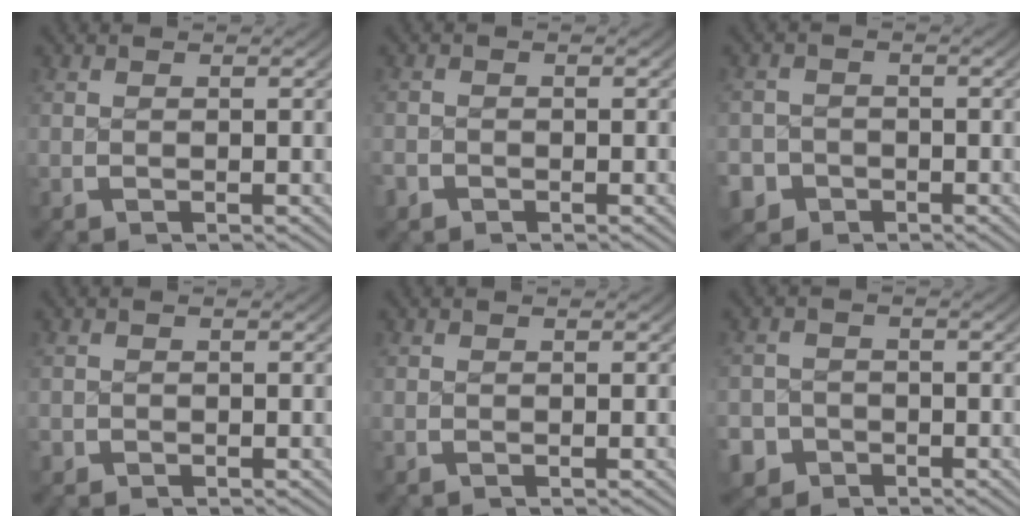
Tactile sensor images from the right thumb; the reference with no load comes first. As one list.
[{"total": 1.3, "force": [-0.9, 1.0, 0.0], "torque": [-0.004, -0.005, -0.018]}, {"total": 4.8, "force": [-3.0, 3.7, 0.6], "torque": [-0.015, -0.025, -0.049]}, {"total": 0.9, "force": [-0.5, 0.8, 0.0], "torque": [-0.004, -0.007, -0.008]}, {"total": 0.0}, {"total": 5.4, "force": [-3.3, 4.2, 0.8], "torque": [-0.018, -0.027, -0.053]}]